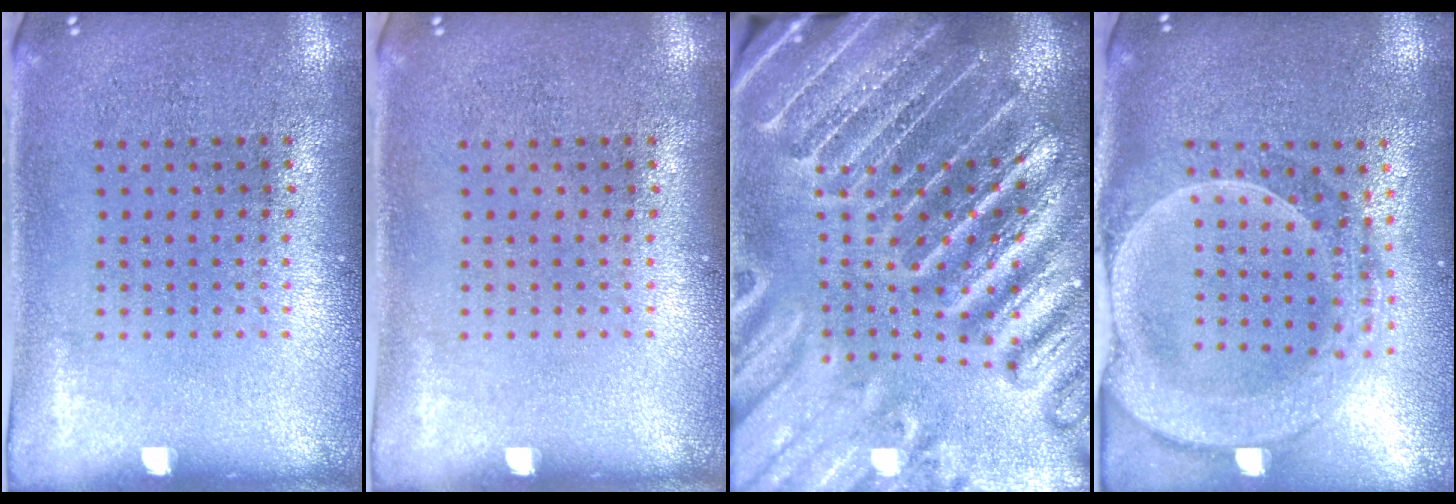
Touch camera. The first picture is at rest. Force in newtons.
{"total": 0.0}
{"total": 4.4, "press": 4.1, "slide": 1.5}
{"total": 2.6, "press": 2.3, "slide": 1.2}